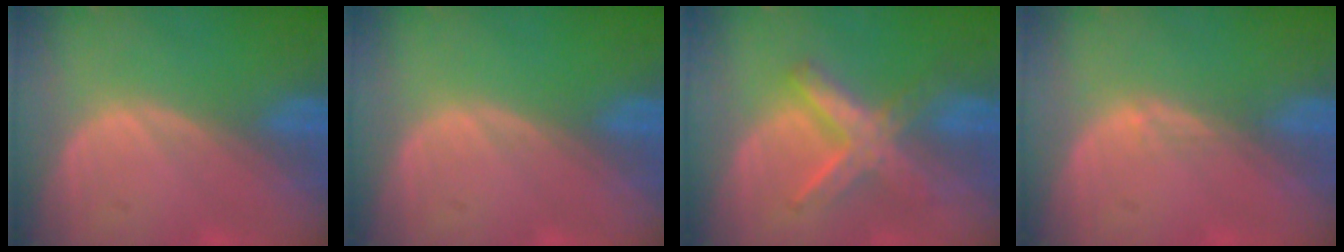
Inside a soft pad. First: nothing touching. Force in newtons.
{"total": 0.0}
{"total": 6.6, "press": 6.6, "slide": 0.2}
{"total": 1.0, "press": 0.7, "slide": 0.7}